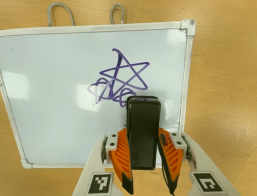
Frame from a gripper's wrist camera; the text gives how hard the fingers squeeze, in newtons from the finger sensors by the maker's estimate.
{"total": 6.4, "left": 4.1, "right": 8.8}